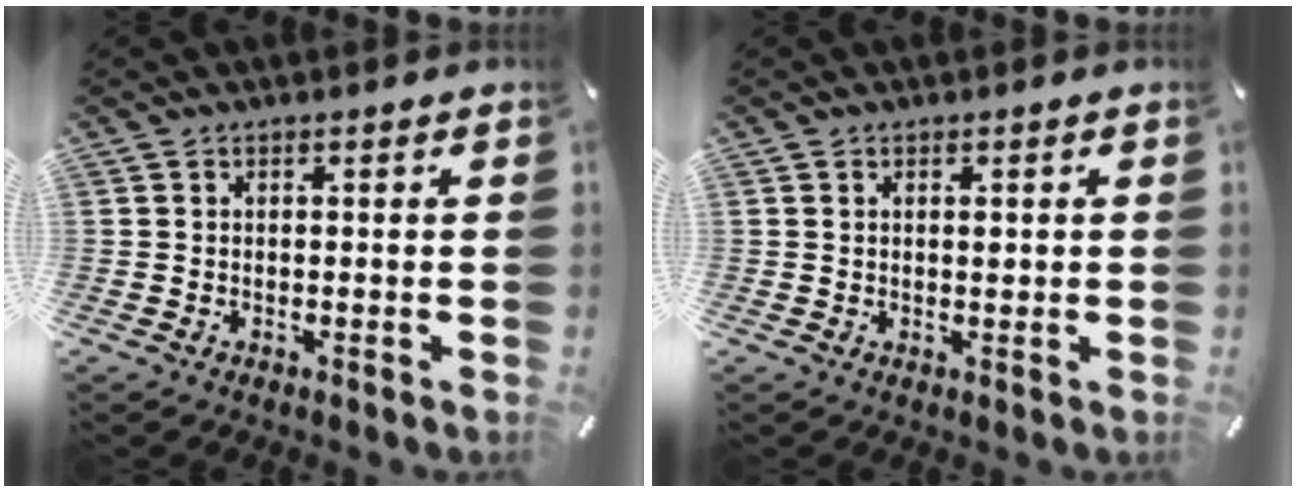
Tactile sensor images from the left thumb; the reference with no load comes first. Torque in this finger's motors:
{"motor_torque": [0.35, 0.32, 0.26, -0.19, -0.01]}